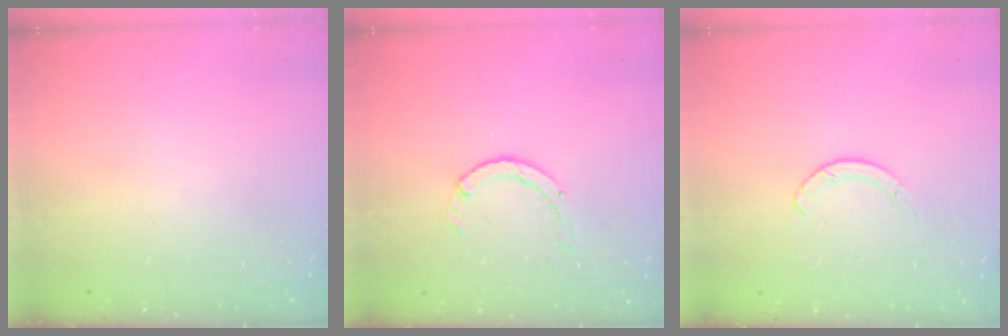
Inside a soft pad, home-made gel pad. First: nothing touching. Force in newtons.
{"total": 2.6, "press": 2.5, "slide": 0.3}
{"total": 2.7, "press": 2.7, "slide": 0.3}